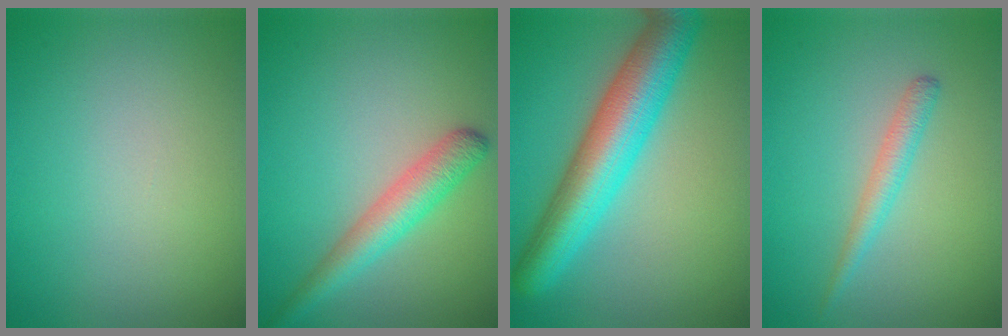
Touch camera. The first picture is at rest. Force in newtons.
{"total": 3.6, "press": 3.6, "slide": 0.1}
{"total": 8.2, "press": 8.2, "slide": 0.3}
{"total": 1.8, "press": 1.8, "slide": 0.0}